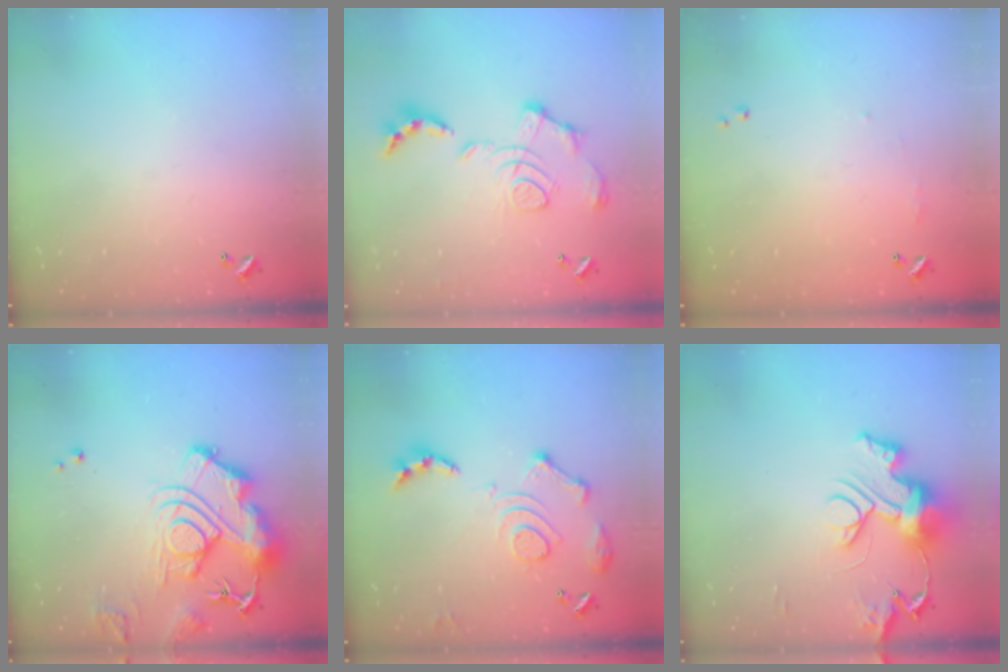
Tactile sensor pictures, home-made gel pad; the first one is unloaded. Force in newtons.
{"total": 1.7, "press": 1.1, "slide": 1.3}
{"total": 5.2, "press": 5.1, "slide": 0.6}
{"total": 16.2, "press": 16.1, "slide": 1.7}
{"total": 14.6, "press": 14.5, "slide": 1.6}
{"total": 13.0, "press": 13.0, "slide": 0.8}